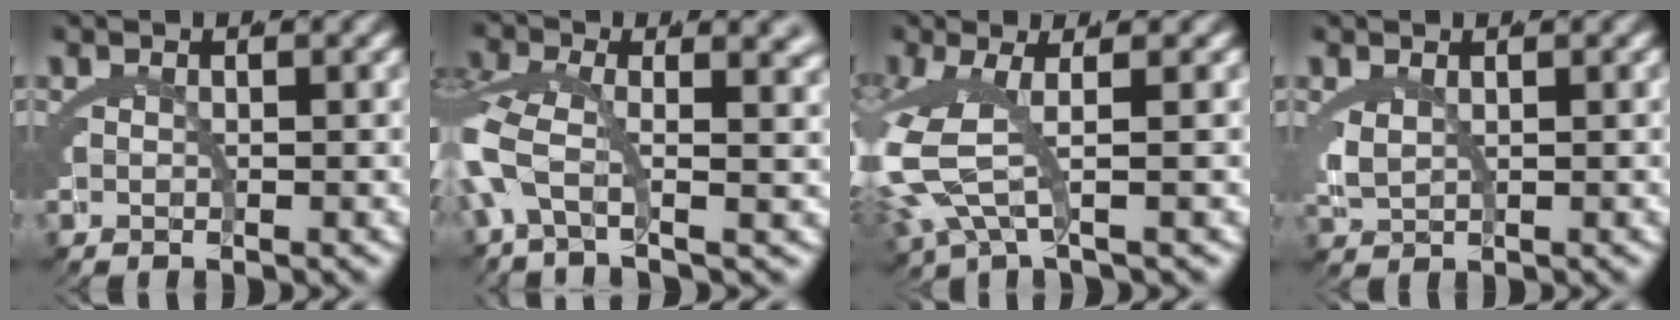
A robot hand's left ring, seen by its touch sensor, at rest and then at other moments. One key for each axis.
{"total": 4.3, "fx": 0.2, "fy": 1.4, "fz": 4.0, "tx": -0.106, "ty": -0.023, "tz": 0.012}
{"total": 5.9, "fx": 0.0, "fy": 2.4, "fz": 5.4, "tx": -0.147, "ty": -0.021, "tz": 0.014}
{"total": 1.5, "fx": 0.7, "fy": 0.8, "fz": 1.1, "tx": -0.042, "ty": -0.017, "tz": 0.030}